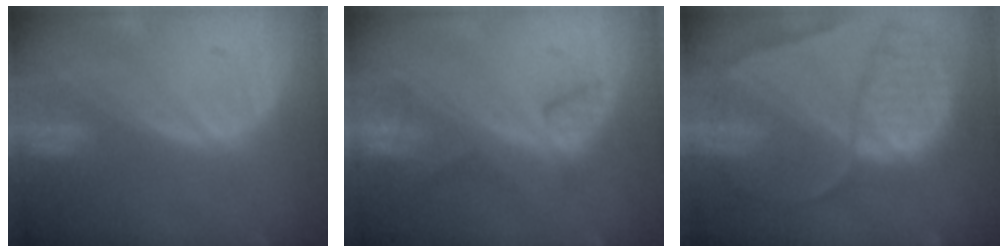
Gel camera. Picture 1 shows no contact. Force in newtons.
{"total": 4.2, "press": 4.1, "slide": 1.3}
{"total": 10.6, "press": 8.8, "slide": 6.0}